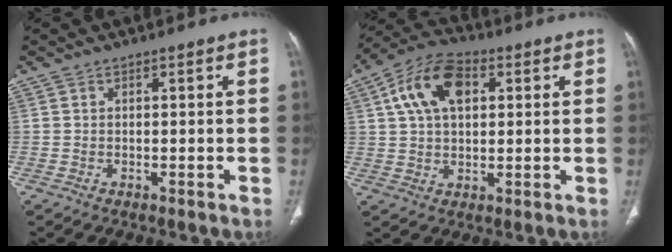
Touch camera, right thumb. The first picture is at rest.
{"total": 12.5, "force": [3.9, 7.5, 9.2], "torque": [-0.159, 0.015, 0.063]}